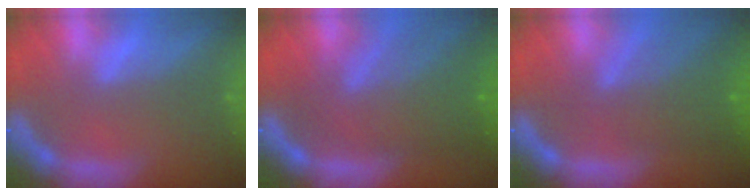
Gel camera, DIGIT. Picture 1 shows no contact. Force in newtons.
{"total": 9.0}
{"total": 6.5}